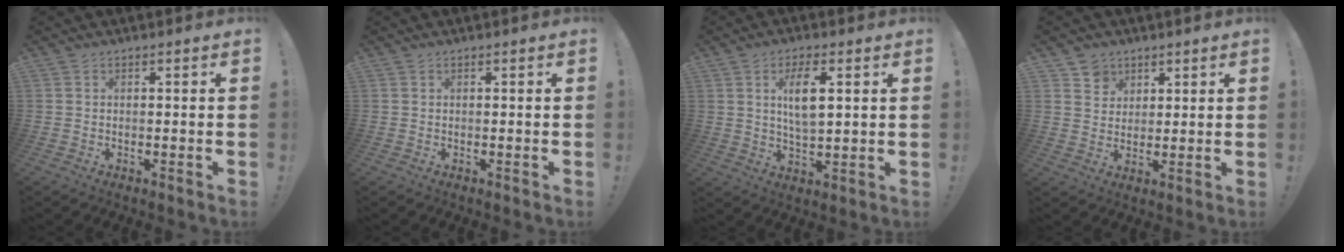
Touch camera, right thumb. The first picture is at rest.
{"total": 0.0}
{"total": 8.6, "force": [2.7, 3.6, 7.4], "torque": [-0.120, -0.007, 0.041]}
{"total": 5.4, "force": [3.3, 4.2, 0.3], "torque": [-0.001, -0.023, 0.062]}